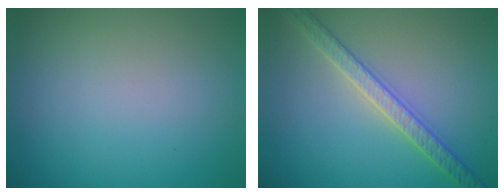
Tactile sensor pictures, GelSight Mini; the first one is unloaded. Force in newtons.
{"total": 3.4, "press": 3.4, "slide": 0.6}